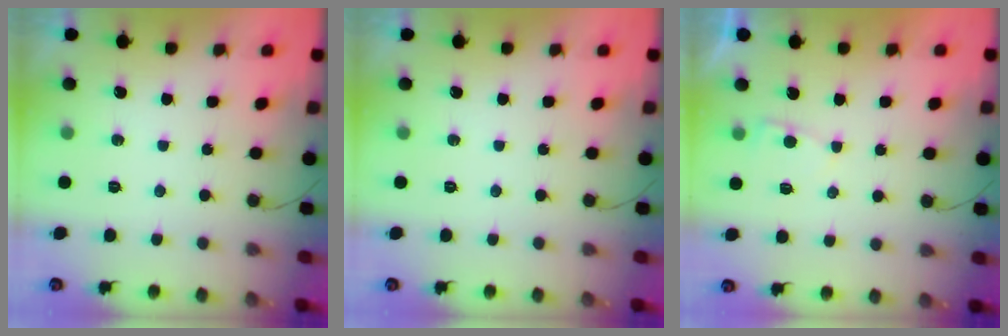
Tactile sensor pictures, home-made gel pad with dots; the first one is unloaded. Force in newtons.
{"total": 0.0}
{"total": 2.3, "press": 2.3, "slide": 0.2}